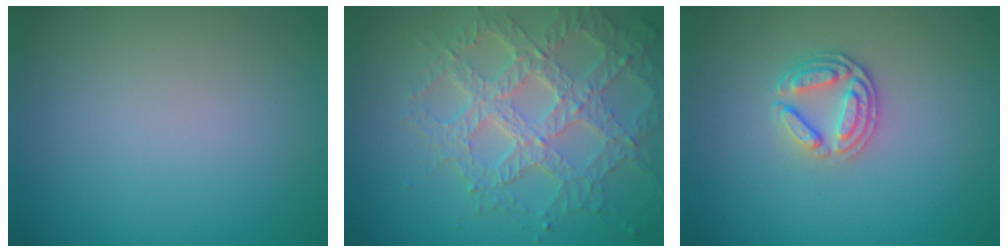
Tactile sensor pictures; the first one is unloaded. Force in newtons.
{"total": 7.5, "press": 5.3, "slide": 5.2}
{"total": 2.7, "press": 2.5, "slide": 1.0}